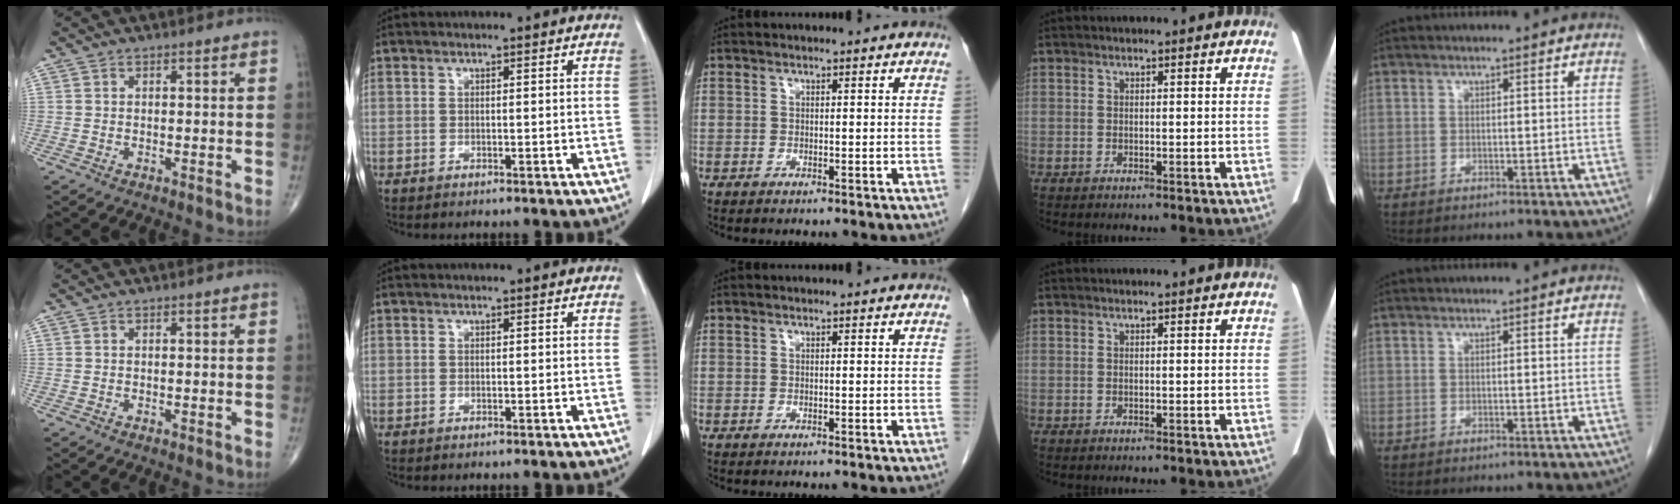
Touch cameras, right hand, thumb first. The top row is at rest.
{}